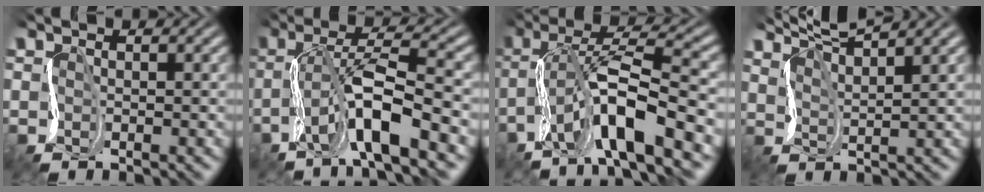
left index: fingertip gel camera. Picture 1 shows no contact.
{"total": 7.8, "force": [-3.1, 1.4, 7.0], "torque": [-0.123, 0.015, -0.064]}
{"total": 9.0, "force": [-4.0, 2.1, 7.8], "torque": [-0.136, 0.021, -0.077]}
{"total": 5.2, "force": [4.9, 0.0, 1.8], "torque": [-0.032, 0.015, 0.073]}